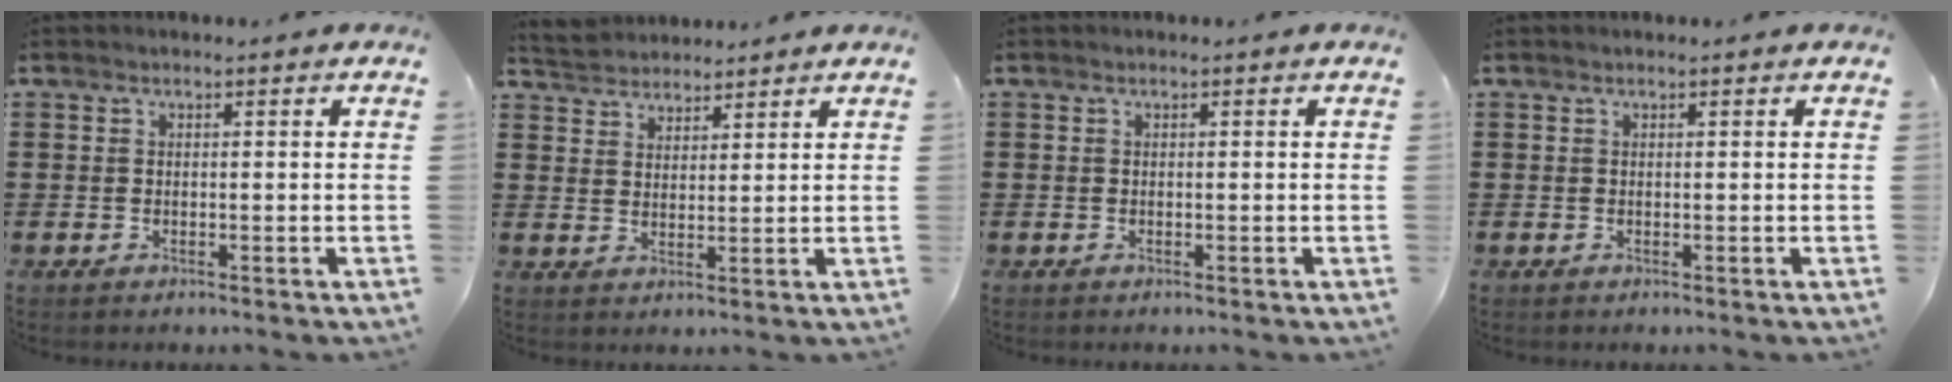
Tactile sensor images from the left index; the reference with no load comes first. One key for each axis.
{"total": 3.7, "fx": 3.5, "fy": 1.2, "fz": -0.2, "tx": -0.012, "ty": -0.005, "tz": 0.066}
{"total": 0.0}
{"total": 0.0}